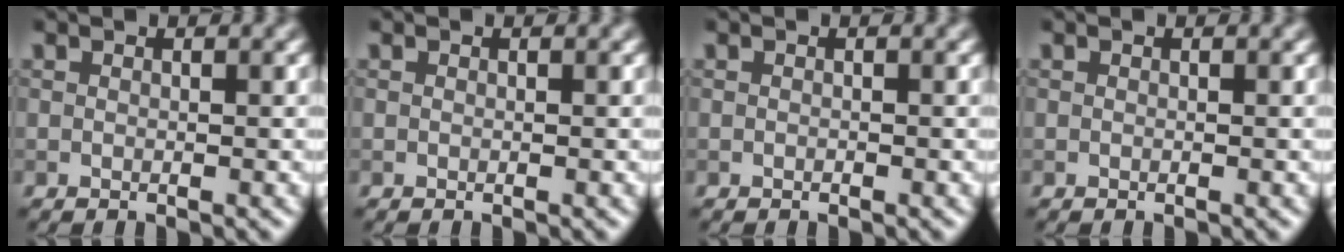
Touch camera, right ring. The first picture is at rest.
{"total": 0.0}
{"total": 0.0}
{"total": 0.0}